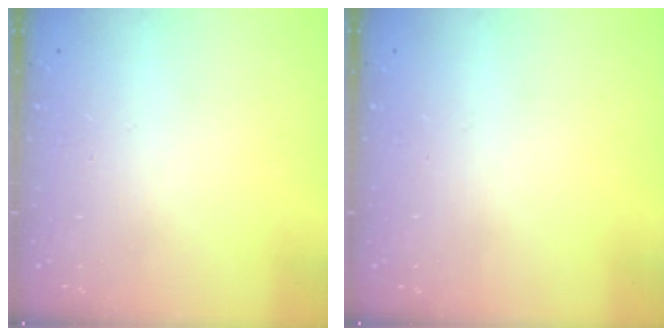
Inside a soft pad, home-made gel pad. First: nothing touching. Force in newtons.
{"total": 0.0}